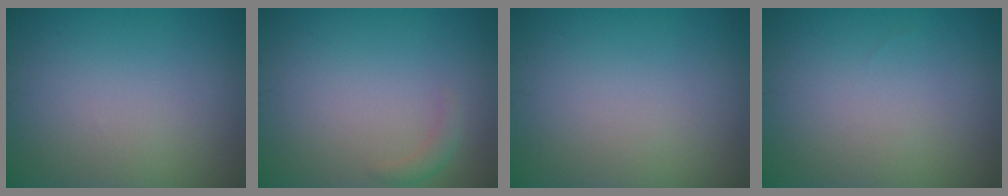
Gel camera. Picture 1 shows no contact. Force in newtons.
{"total": 1.0, "press": 1.0, "slide": 0.1}
{"total": 0.0}
{"total": 0.0}